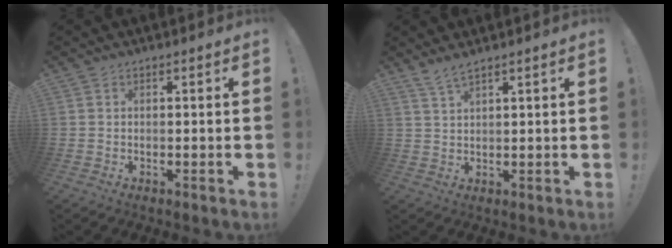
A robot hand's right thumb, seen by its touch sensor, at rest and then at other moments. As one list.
[{"total": 3.4, "force": [2.8, 0.2, 1.9], "torque": [-0.046, -0.013, 0.051]}]